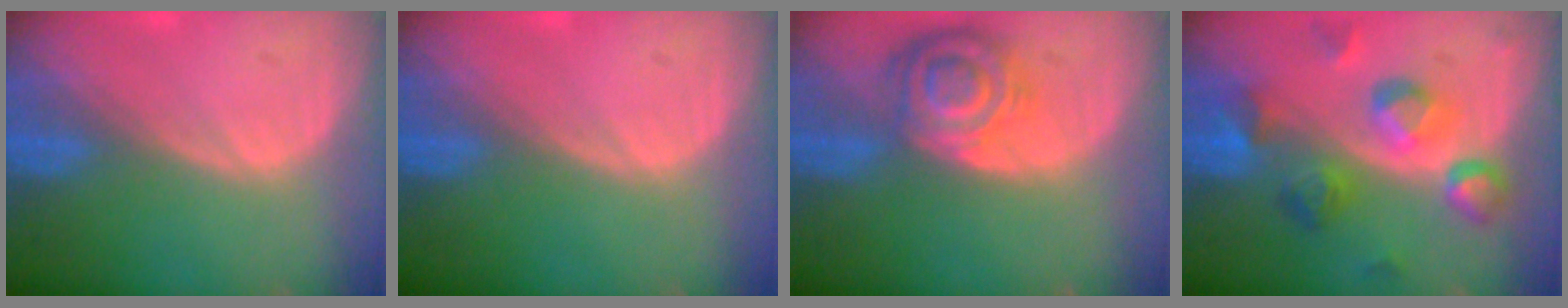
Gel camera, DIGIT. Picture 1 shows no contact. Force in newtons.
{"total": 0.0}
{"total": 8.3, "press": 7.3, "slide": 4.0}
{"total": 8.8, "press": 8.5, "slide": 2.4}